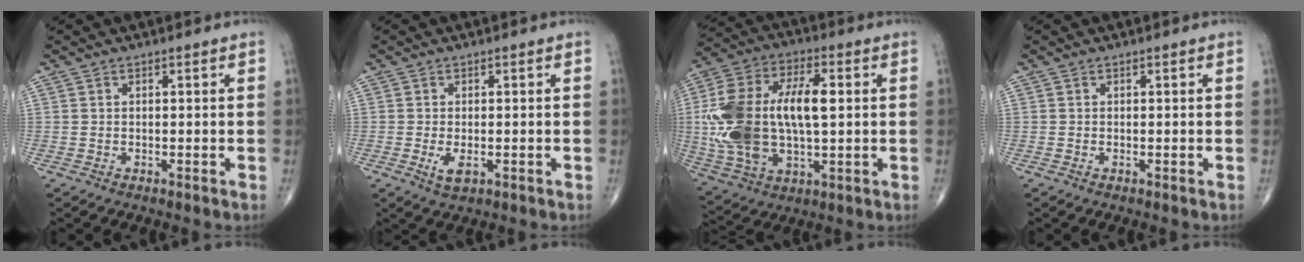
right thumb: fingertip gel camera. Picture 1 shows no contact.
{"total": 2.9, "force": [-0.7, 1.5, 2.4], "torque": [-0.046, -0.005, -0.011]}
{"total": 22.4, "force": [1.3, 11.6, 19.1], "torque": [-0.396, 0.011, 0.028]}
{"total": 0.0}